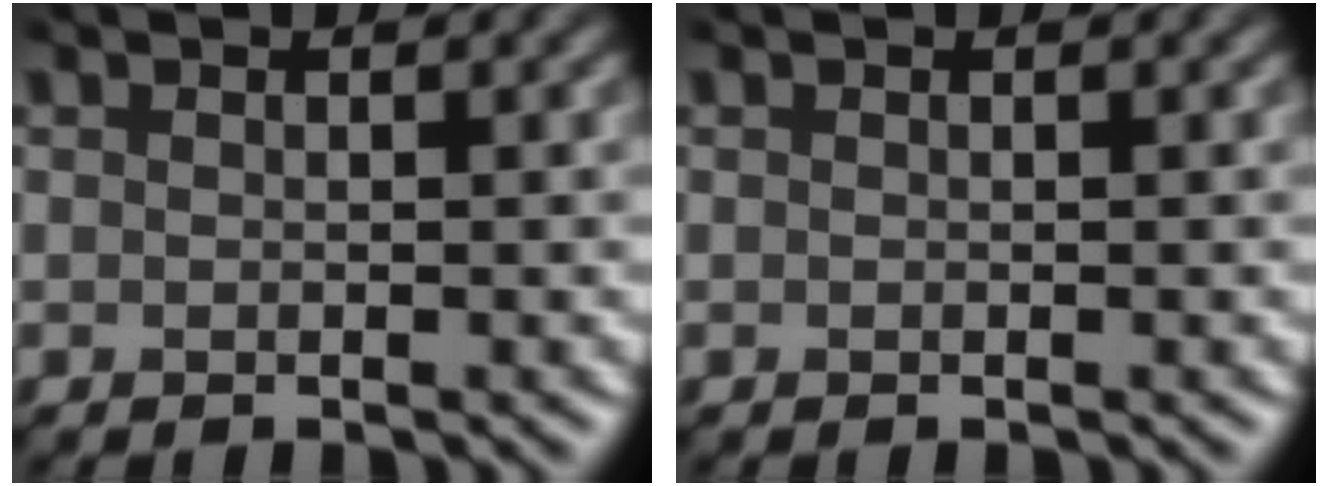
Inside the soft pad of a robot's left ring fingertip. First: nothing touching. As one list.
[{"total": 0.0}]